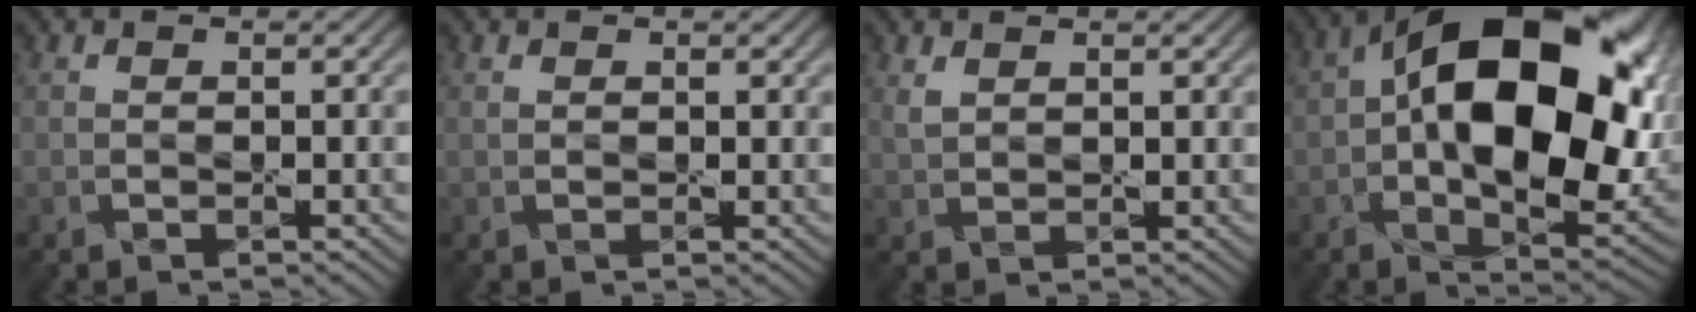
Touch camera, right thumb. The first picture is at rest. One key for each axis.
{"total": 0.8, "fx": 0.5, "fy": 0.5, "fz": 0.4, "tx": -0.010, "ty": -0.002, "tz": 0.011}
{"total": 2.0, "fx": 1.3, "fy": 1.0, "fz": 1.0, "tx": -0.031, "ty": -0.003, "tz": 0.030}
{"total": 20.3, "fx": 2.6, "fy": 11.4, "fz": 16.5, "tx": -0.276, "ty": -0.010, "tz": 0.047}